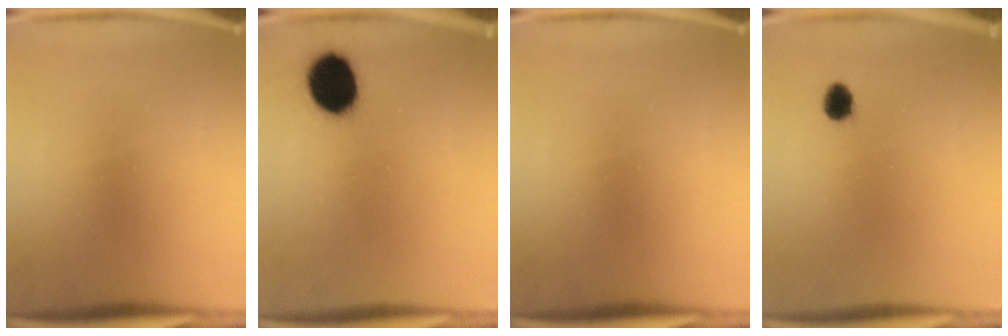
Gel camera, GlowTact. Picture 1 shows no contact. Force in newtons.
{"total": 11.5}
{"total": 0.0}
{"total": 2.5}